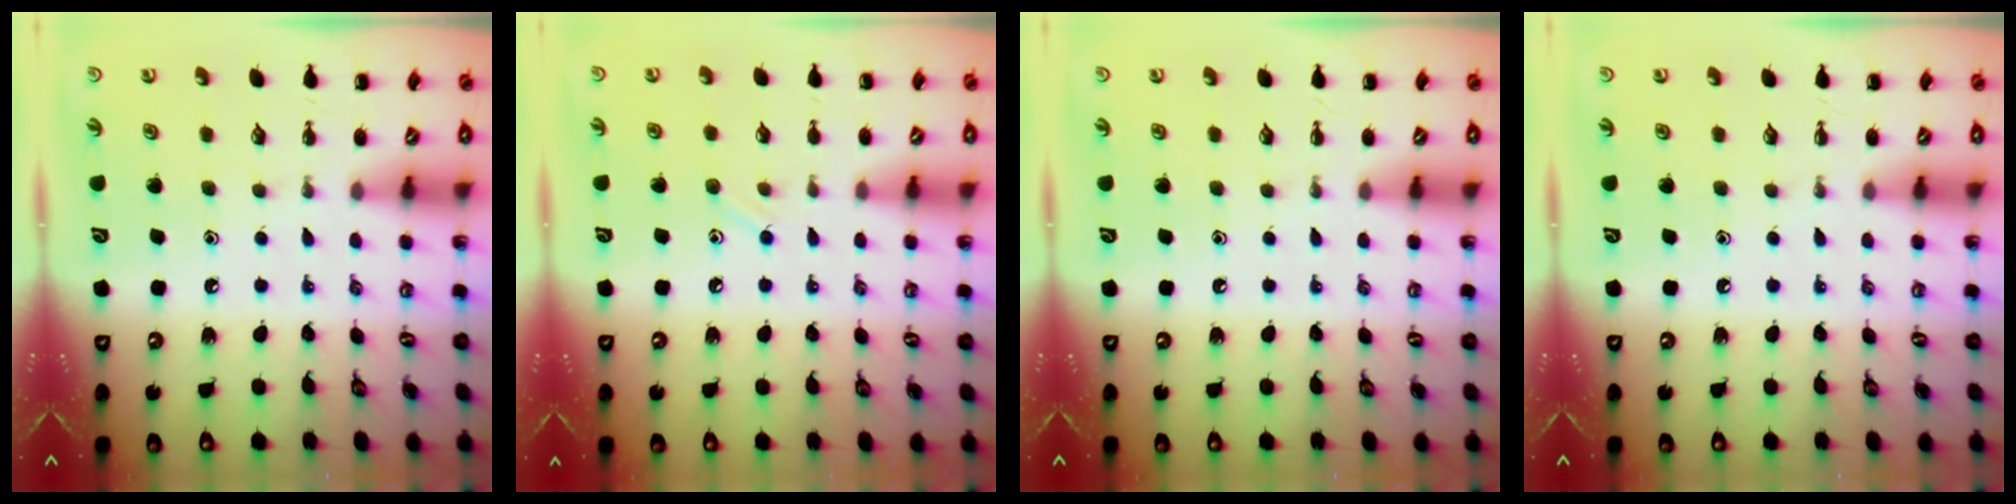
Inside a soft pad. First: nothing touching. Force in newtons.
{"total": 5.9, "press": 5.6, "slide": 2.0}
{"total": 0.0}
{"total": 0.0}